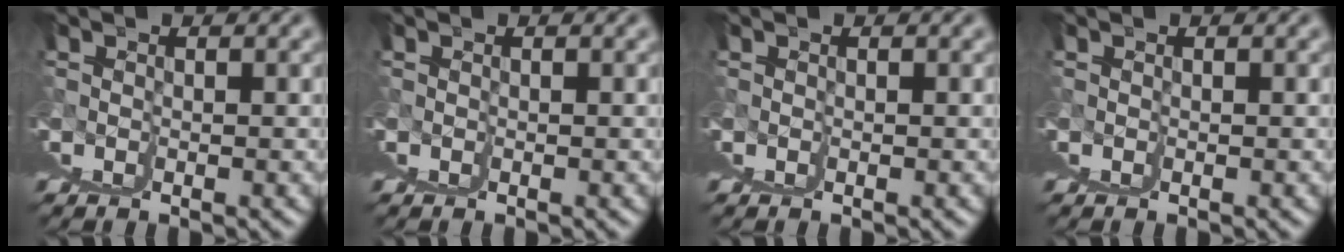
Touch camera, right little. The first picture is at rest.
{"total": 0.0}
{"total": 0.0}
{"total": 0.0}